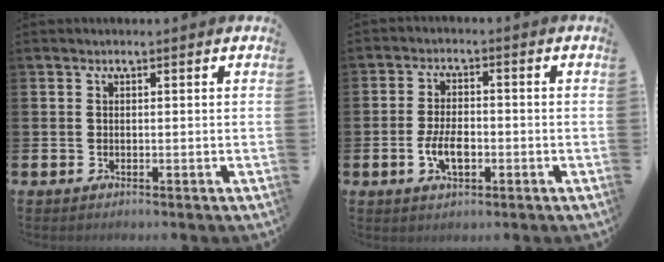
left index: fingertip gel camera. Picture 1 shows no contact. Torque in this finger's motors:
{"motor_torque": [0.92, 0.42, 0.21, 0.06]}